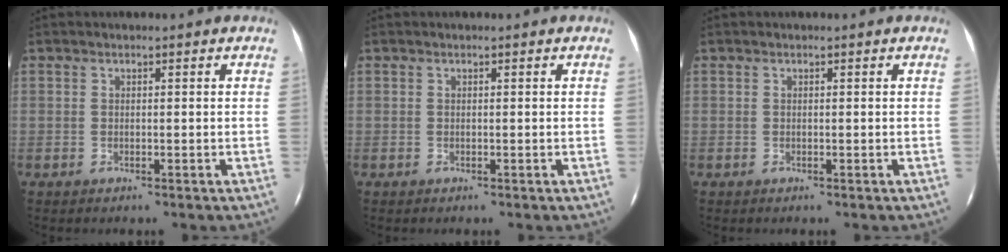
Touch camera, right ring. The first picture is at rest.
{"total": 0.0}
{"total": 0.0}